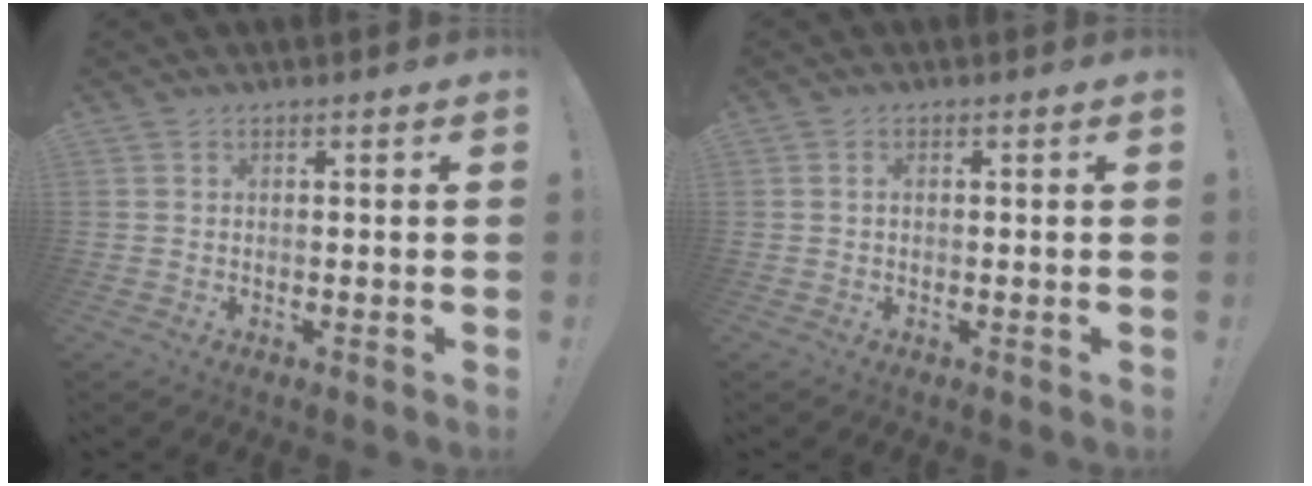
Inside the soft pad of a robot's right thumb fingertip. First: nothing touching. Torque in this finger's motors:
{"motor_torque": [-0.06, 0.00, -0.10, 0.04, -0.03]}